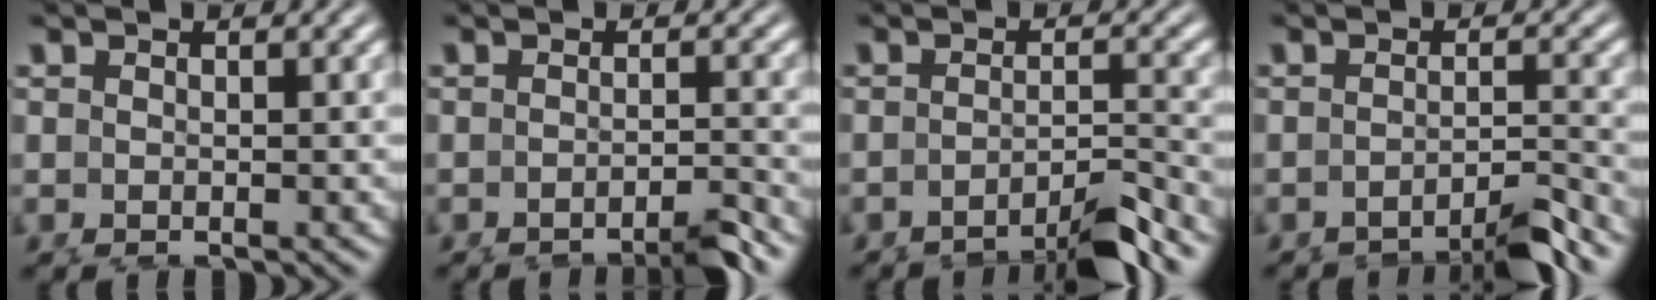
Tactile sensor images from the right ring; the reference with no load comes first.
{"total": 2.9, "force": [-2.4, -0.2, 1.5], "torque": [-0.012, 0.000, -0.039]}
{"total": 5.7, "force": [-4.6, 1.3, 3.0], "torque": [-0.029, -0.010, -0.069]}
{"total": 4.2, "force": [-3.6, 0.1, 2.0], "torque": [-0.012, -0.002, -0.057]}